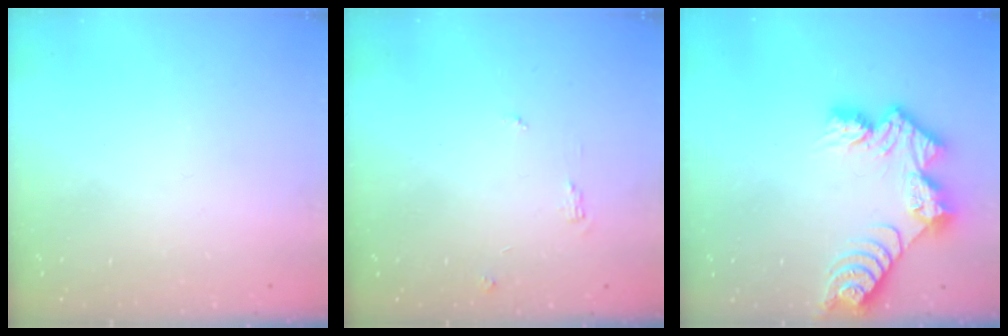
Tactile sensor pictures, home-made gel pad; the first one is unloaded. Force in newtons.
{"total": 5.3, "press": 5.3, "slide": 0.5}
{"total": 12.0, "press": 12.0, "slide": 1.0}